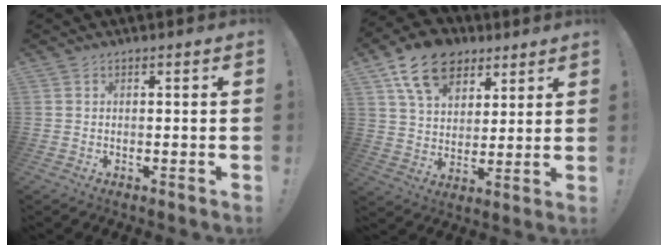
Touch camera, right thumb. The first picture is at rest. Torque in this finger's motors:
{"motor_torque": [0.50, 0.61, 0.25, 0.12, 0.04]}